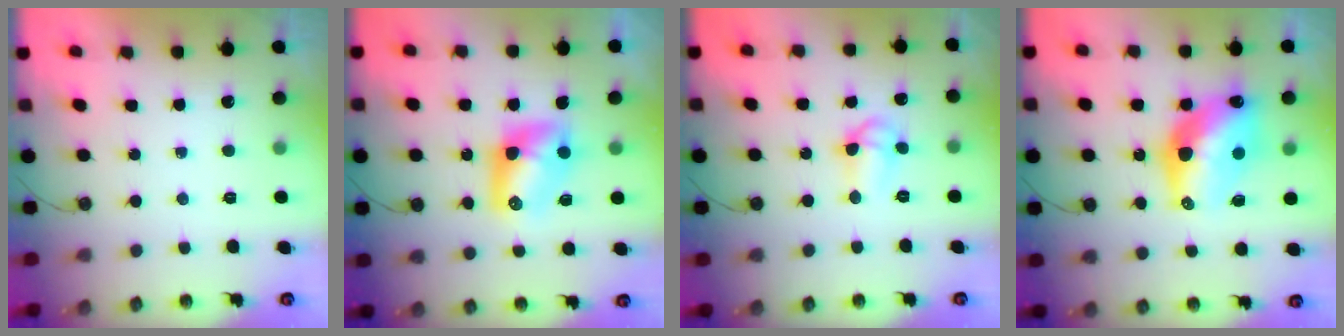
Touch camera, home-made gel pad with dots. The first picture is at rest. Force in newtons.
{"total": 8.8, "press": 8.8, "slide": 0.8}
{"total": 7.9, "press": 7.3, "slide": 3.0}
{"total": 14.6, "press": 14.6, "slide": 1.1}